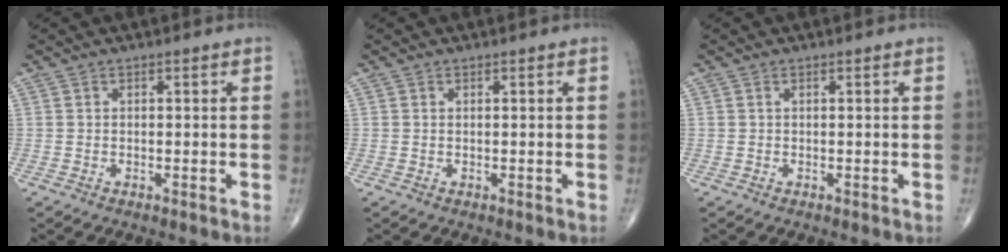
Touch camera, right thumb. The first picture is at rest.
{"total": 0.0}
{"total": 0.0}